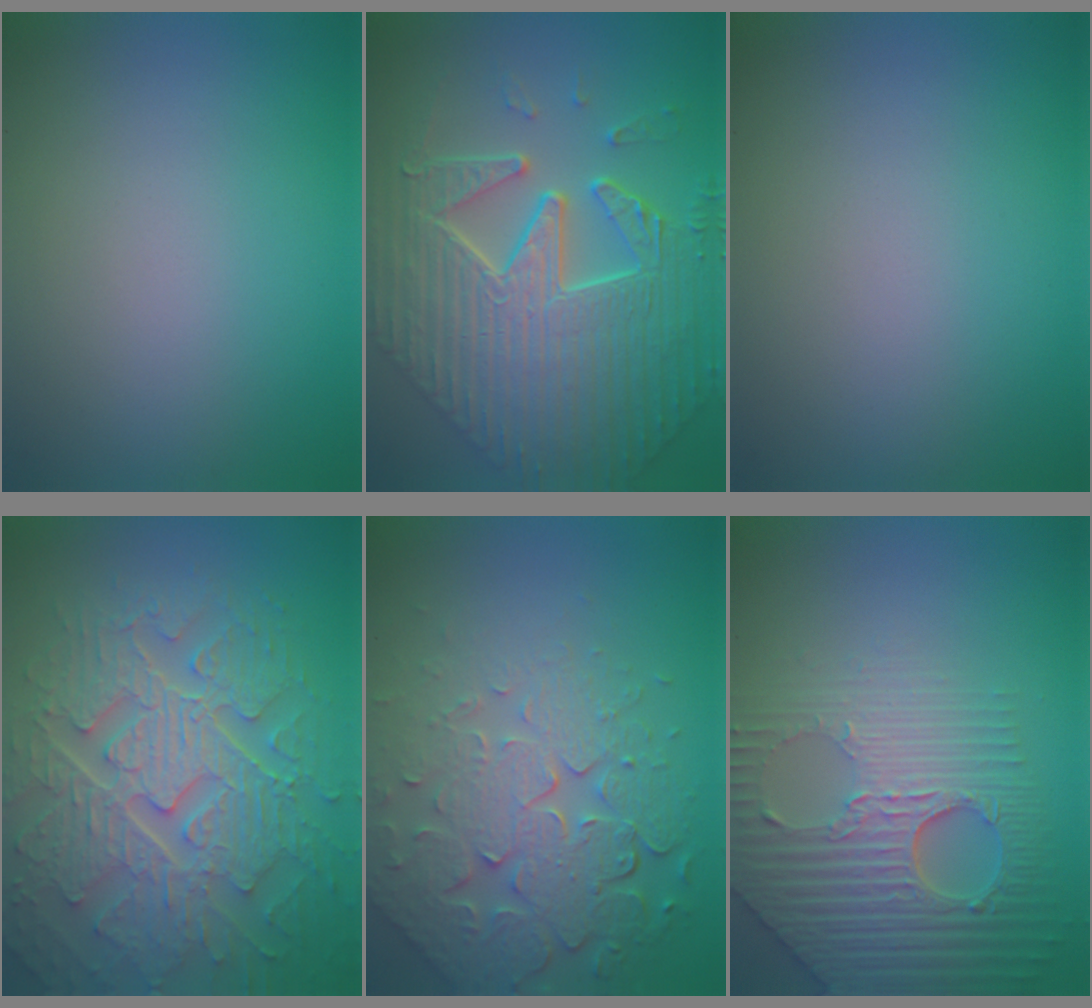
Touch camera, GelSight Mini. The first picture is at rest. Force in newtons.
{"total": 10.1, "press": 7.5, "slide": 6.8}
{"total": 0.0}
{"total": 9.2, "press": 6.8, "slide": 6.2}
{"total": 7.8, "press": 5.7, "slide": 5.4}
{"total": 6.7, "press": 5.5, "slide": 4.0}